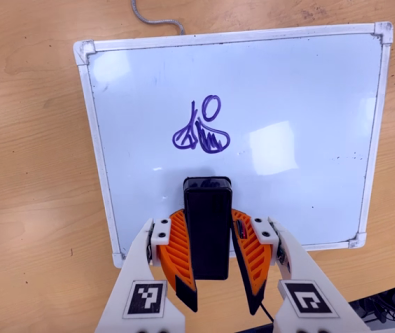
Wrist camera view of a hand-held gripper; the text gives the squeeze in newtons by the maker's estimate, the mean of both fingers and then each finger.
{"total": 10.2, "left": 8.2, "right": 12.2}